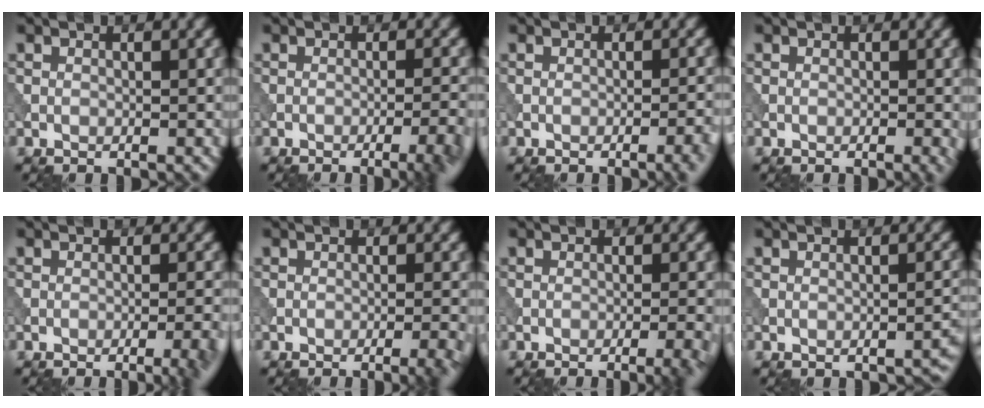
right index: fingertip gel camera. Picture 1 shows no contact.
{"total": 6.2, "force": [-2.9, 2.0, 5.1], "torque": [-0.042, 0.012, -0.035]}
{"total": 2.8, "force": [-1.3, 0.7, 2.4], "torque": [-0.024, 0.006, -0.022]}
{"total": 1.1, "force": [-0.3, 0.2, 1.0], "torque": [-0.012, -0.002, -0.006]}
{"total": 5.3, "force": [-2.3, 1.7, 4.4], "torque": [-0.034, 0.007, -0.025]}
{"total": 4.4, "force": [-2.0, 1.4, 3.7], "torque": [-0.025, 0.015, -0.026]}
{"total": 4.9, "force": [-2.2, 1.6, 4.1], "torque": [-0.028, 0.015, -0.028]}
{"total": 1.4, "force": [-1.0, 0.4, 0.8], "torque": [-0.009, 0.003, -0.013]}